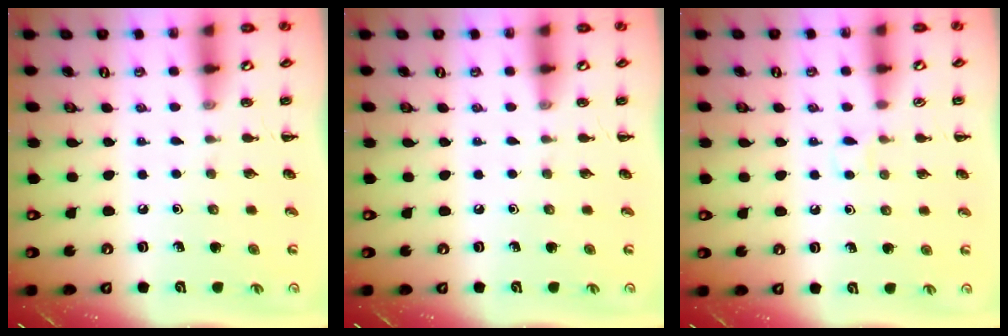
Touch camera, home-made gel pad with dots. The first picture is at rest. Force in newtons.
{"total": 0.0}
{"total": 3.2, "press": 2.9, "slide": 1.3}